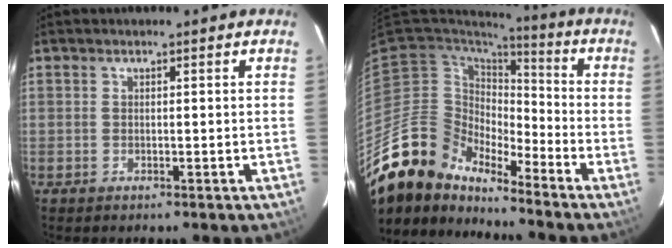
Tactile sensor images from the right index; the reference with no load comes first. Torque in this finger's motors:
{"motor_torque": [0.46, -0.66, 0.56, 0.00]}